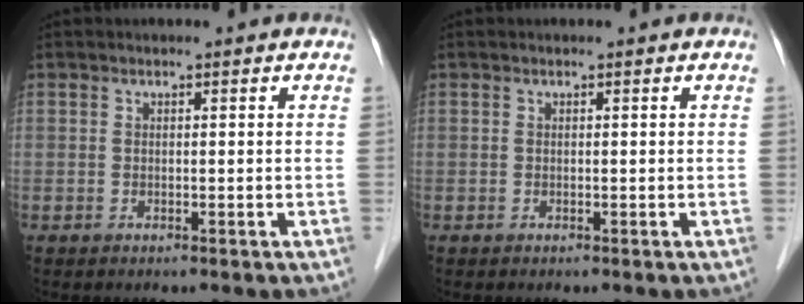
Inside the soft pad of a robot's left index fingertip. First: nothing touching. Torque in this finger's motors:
{"motor_torque": [0.00, 0.00, 0.00, 0.00]}